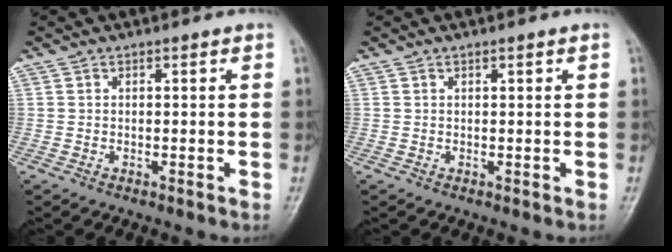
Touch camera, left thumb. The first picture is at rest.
{"total": 0.5, "force": [0.3, 0.1, 0.4], "torque": [-0.007, 0.000, 0.005]}